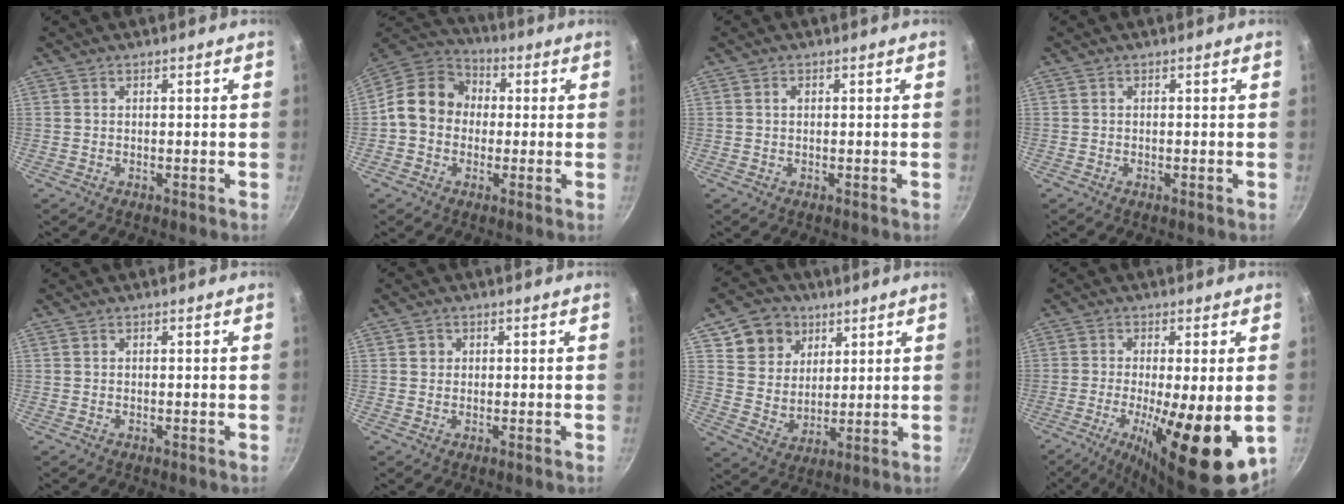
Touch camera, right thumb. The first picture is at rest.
{"total": 12.7, "force": [0.0, 10.8, 6.7], "torque": [-0.080, 0.034, -0.024]}
{"total": 0.9, "force": [0.2, 0.5, 0.6], "torque": [-0.012, 0.003, 0.003]}
{"total": 0.0}
{"total": 0.0}
{"total": 1.5, "force": [0.3, 1.4, 0.4], "torque": [0.000, 0.003, 0.003]}
{"total": 11.2, "force": [5.5, 9.1, 3.5], "torque": [-0.029, -0.019, 0.101]}
{"total": 17.2, "force": [-3.8, 4.7, 16.1], "torque": [-0.262, -0.016, -0.053]}